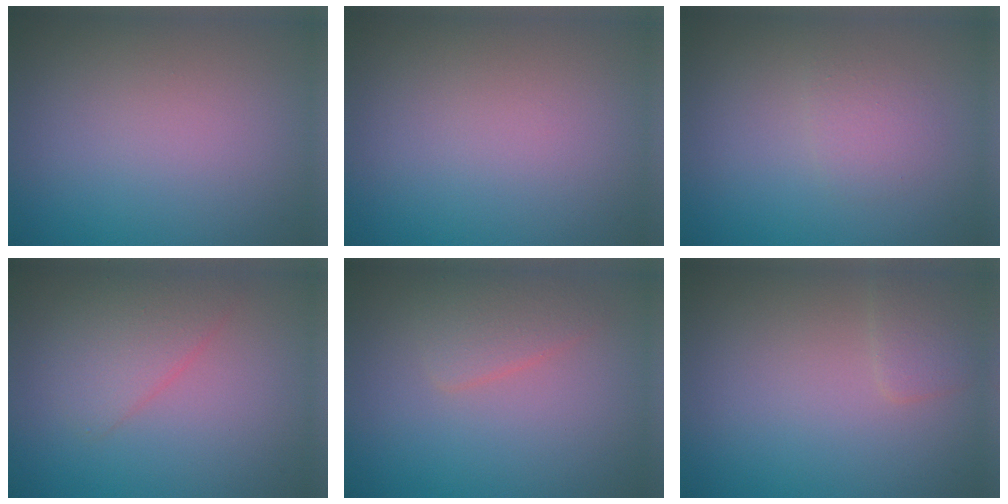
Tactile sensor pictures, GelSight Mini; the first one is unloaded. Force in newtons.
{"total": 0.0}
{"total": 1.4, "press": 1.4, "slide": 0.0}
{"total": 2.6, "press": 2.6, "slide": 0.1}
{"total": 2.2, "press": 2.2, "slide": 0.0}
{"total": 1.5, "press": 1.5, "slide": 0.0}